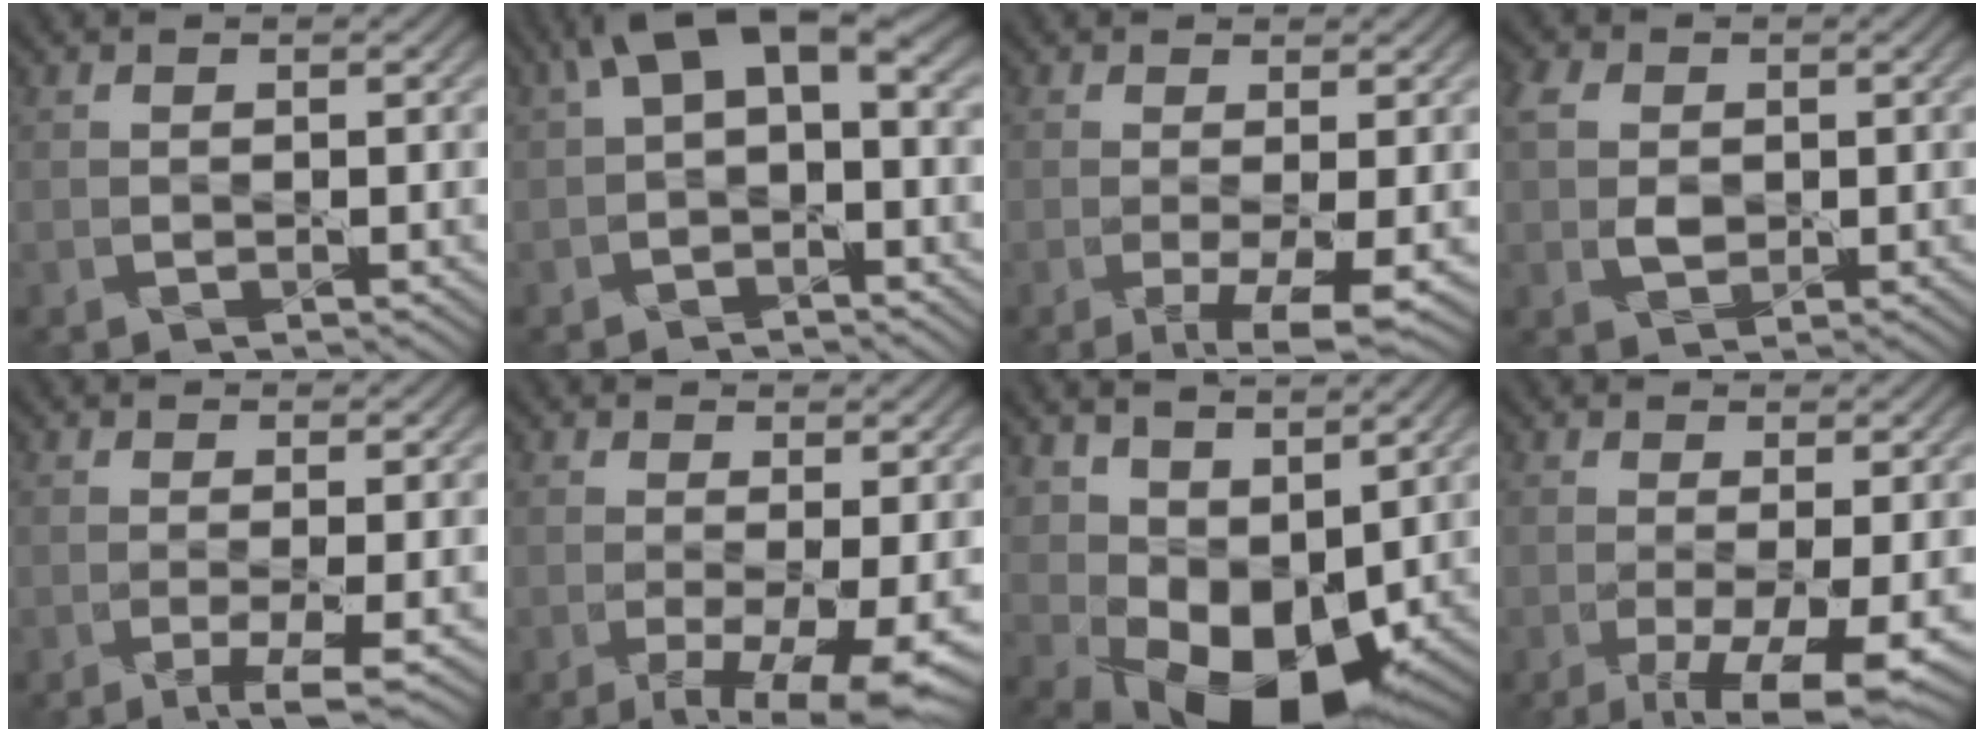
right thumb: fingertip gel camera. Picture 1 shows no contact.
{"total": 6.8, "force": [1.1, 3.6, 5.7], "torque": [-0.099, 0.012, 0.010]}
{"total": 5.0, "force": [-1.5, 1.3, 4.6], "torque": [-0.088, -0.003, -0.023]}
{"total": 3.7, "force": [0.6, 2.9, 2.3], "torque": [-0.061, 0.005, 0.008]}
{"total": 3.2, "force": [-1.2, 0.4, 2.9], "torque": [-0.056, 0.003, -0.021]}
{"total": 8.1, "force": [-2.9, 2.8, 7.1], "torque": [-0.130, -0.017, -0.037]}
{"total": 10.7, "force": [3.1, 7.0, 7.6], "torque": [-0.148, -0.021, 0.071]}
{"total": 7.7, "force": [-2.7, 2.3, 6.8], "torque": [-0.130, -0.012, -0.036]}